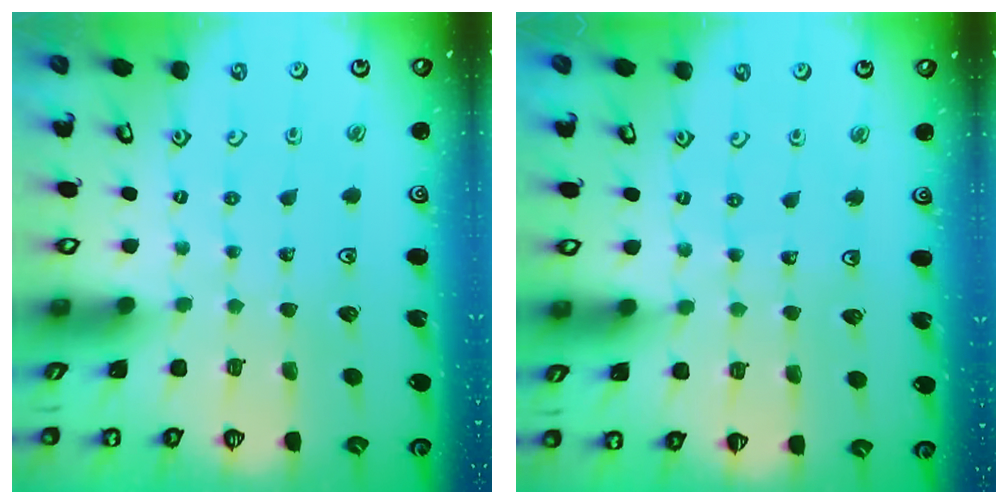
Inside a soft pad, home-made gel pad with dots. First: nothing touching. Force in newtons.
{"total": 3.6, "press": 3.1, "slide": 1.9}